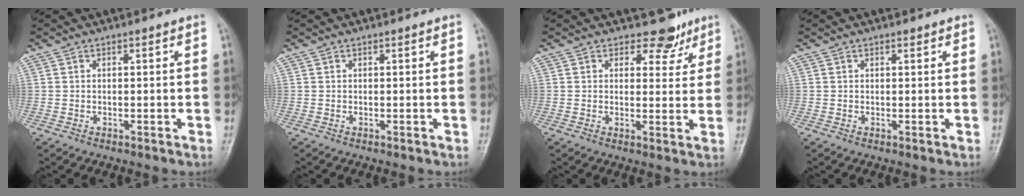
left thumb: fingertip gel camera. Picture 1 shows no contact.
{"total": 0.0}
{"total": 4.9, "force": [3.7, 3.0, 0.9], "torque": [0.018, -0.025, 0.043]}
{"total": 0.7, "force": [0.5, 0.4, 0.4], "torque": [-0.002, -0.002, 0.004]}